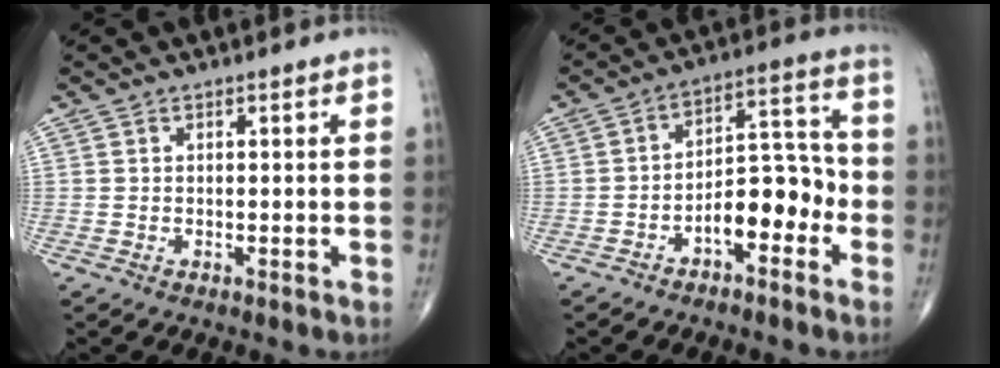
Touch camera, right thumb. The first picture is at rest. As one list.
[{"total": 10.5, "force": [-4.6, 5.4, 7.8], "torque": [-0.094, 0.060, -0.076]}]